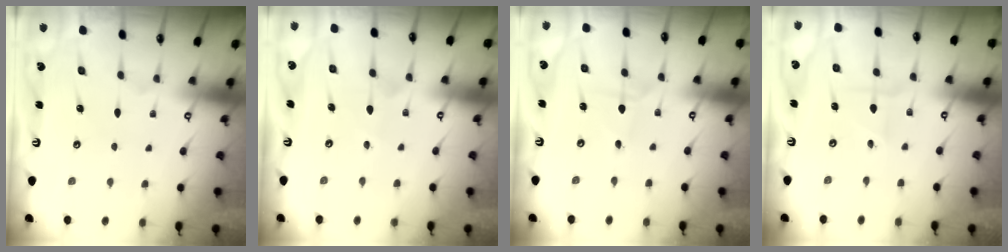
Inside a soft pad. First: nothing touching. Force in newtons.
{"total": 2.9, "press": 2.9, "slide": 0.3}
{"total": 1.6, "press": 1.6, "slide": 0.2}
{"total": 1.8, "press": 1.7, "slide": 0.4}